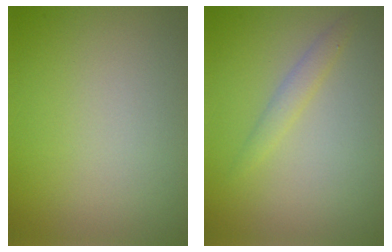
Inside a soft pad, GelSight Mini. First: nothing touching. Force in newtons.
{"total": 1.4, "press": 1.4, "slide": 0.1}